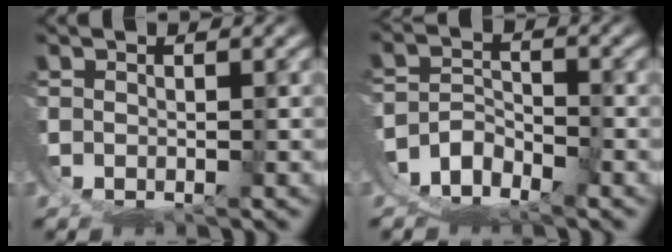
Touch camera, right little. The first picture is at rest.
{"total": 7.5, "force": [-4.1, 5.6, 2.9], "torque": [-0.069, -0.023, -0.074]}